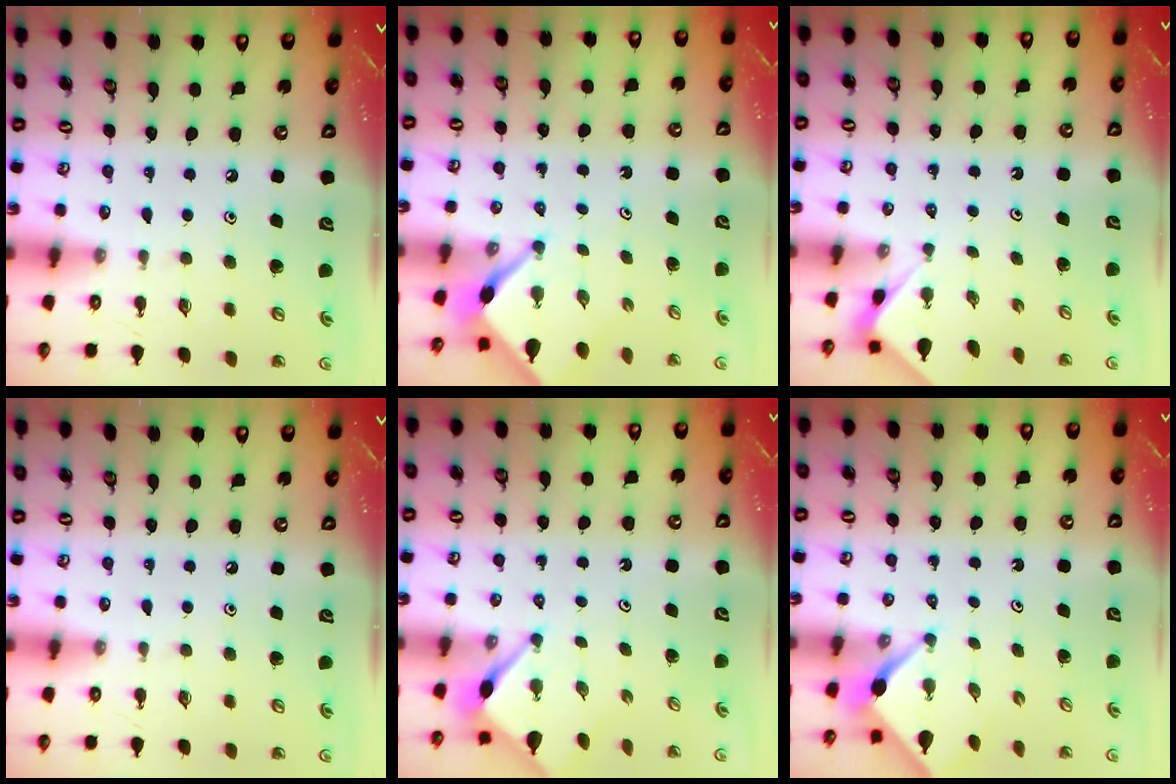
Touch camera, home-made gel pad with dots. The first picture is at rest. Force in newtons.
{"total": 2.3, "press": 2.3, "slide": 0.3}
{"total": 2.0, "press": 1.9, "slide": 0.4}
{"total": 0.0}
{"total": 2.8, "press": 2.8, "slide": 0.3}
{"total": 2.5, "press": 2.5, "slide": 0.3}